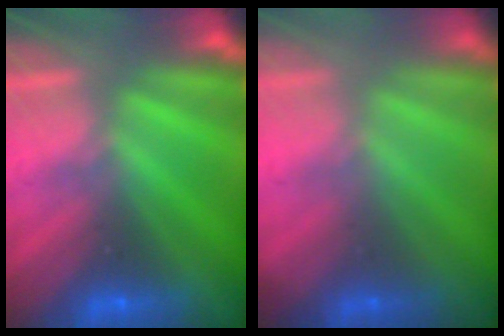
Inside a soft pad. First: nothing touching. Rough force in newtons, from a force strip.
{"total": 1.1}